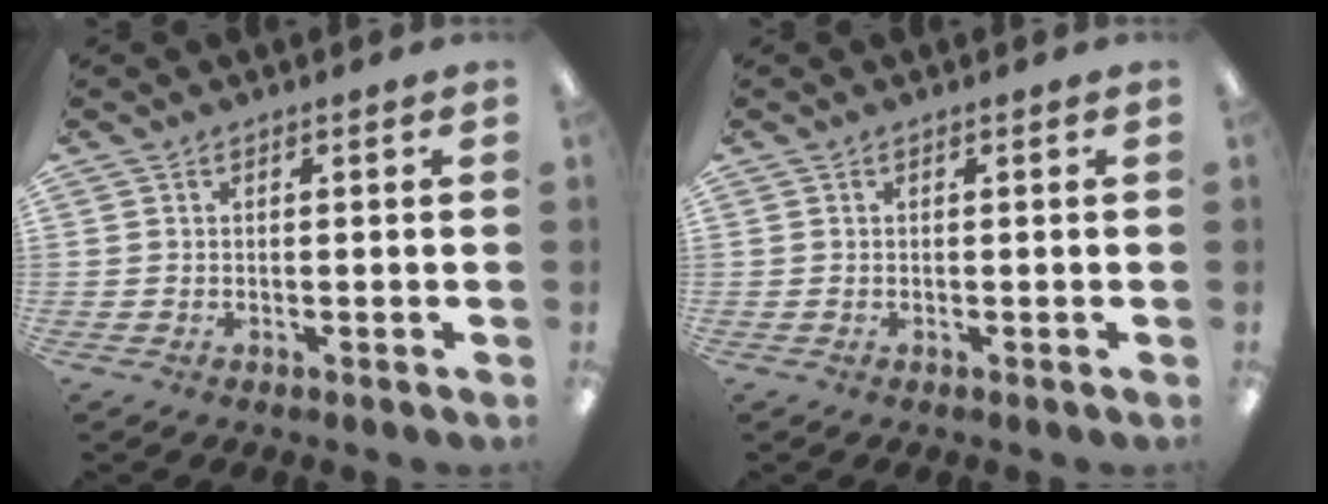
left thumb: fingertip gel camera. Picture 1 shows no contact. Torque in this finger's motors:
{"motor_torque": [0.00, 0.00, 0.01, -0.01, 0.00]}